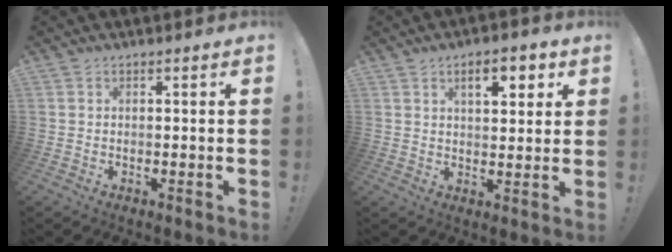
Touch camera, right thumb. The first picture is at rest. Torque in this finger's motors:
{"motor_torque": [-0.32, 0.39, 0.00, 0.00, 0.08]}